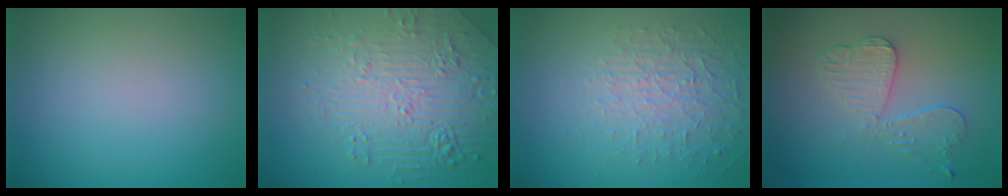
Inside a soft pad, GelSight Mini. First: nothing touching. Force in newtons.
{"total": 6.9, "press": 5.6, "slide": 4.0}
{"total": 3.9, "press": 3.0, "slide": 2.6}
{"total": 3.4, "press": 3.2, "slide": 1.3}